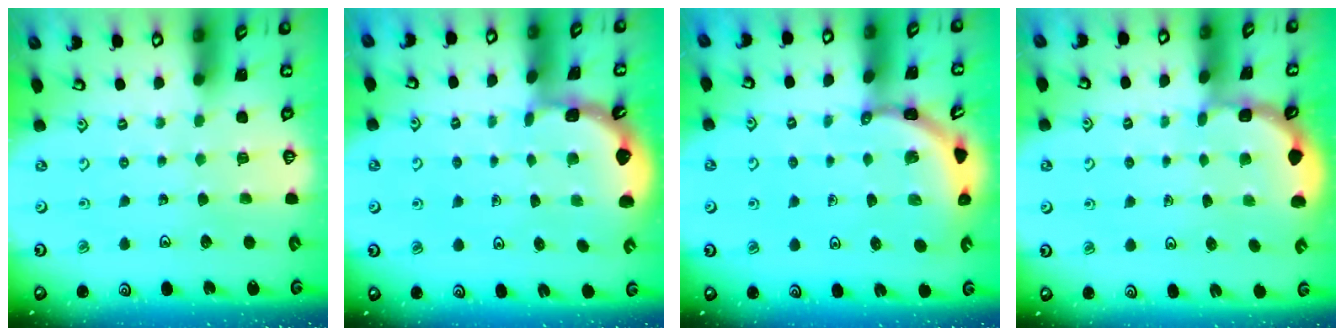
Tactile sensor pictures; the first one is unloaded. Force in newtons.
{"total": 1.4, "press": 1.4, "slide": 0.1}
{"total": 3.5, "press": 3.5, "slide": 0.3}
{"total": 1.9, "press": 1.9, "slide": 0.1}